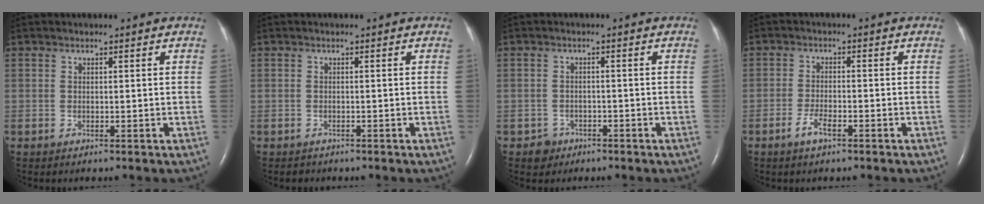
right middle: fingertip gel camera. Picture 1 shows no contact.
{"total": 1.0, "force": [-0.9, 0.5, 0.0], "torque": [-0.004, 0.001, -0.013]}
{"total": 2.4, "force": [-1.5, 1.8, -0.1], "torque": [-0.002, 0.010, -0.023]}
{"total": 3.0, "force": [-1.8, 0.7, 2.2], "torque": [-0.047, 0.000, -0.036]}